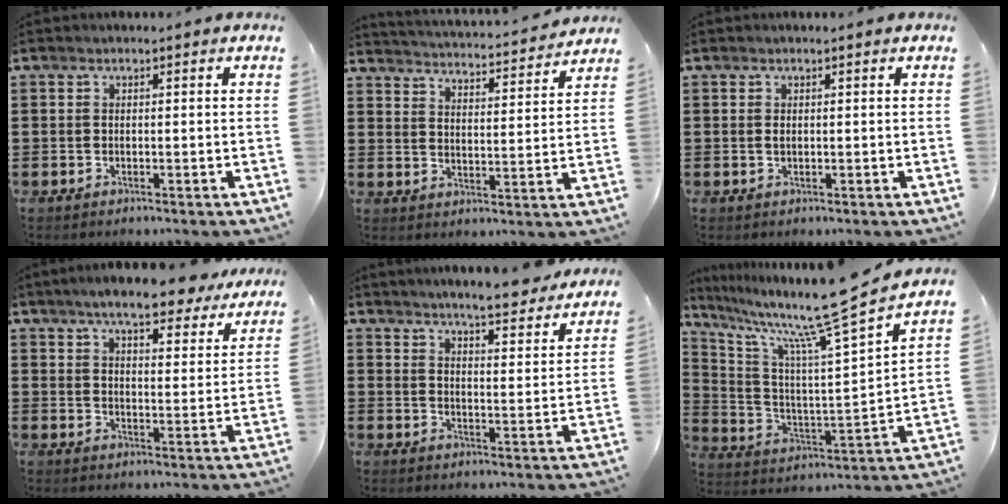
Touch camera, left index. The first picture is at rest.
{"total": 3.3, "force": [3.3, -0.5, 0.4], "torque": [-0.026, -0.033, 0.049]}
{"total": 0.7, "force": [0.2, 0.3, 0.6], "torque": [-0.014, -0.001, 0.004]}
{"total": 7.9, "force": [7.0, 1.0, 3.6], "torque": [-0.077, -0.028, 0.121]}
{"total": 5.6, "force": [5.4, -0.5, 1.4], "torque": [-0.043, -0.038, 0.091]}
{"total": 12.2, "force": [10.0, -0.4, 7.0], "torque": [-0.156, -0.075, 0.148]}